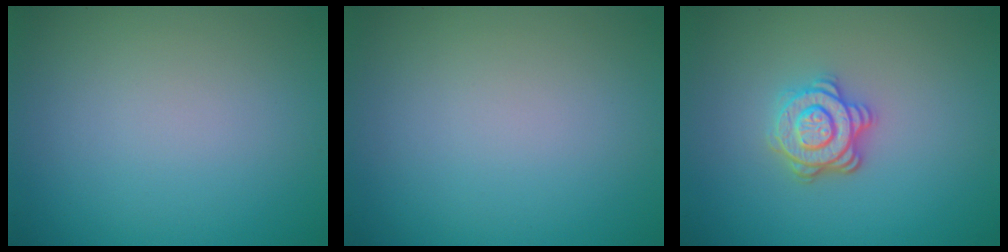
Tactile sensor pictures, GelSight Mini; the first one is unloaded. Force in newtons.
{"total": 0.0}
{"total": 3.7, "press": 3.0, "slide": 2.1}